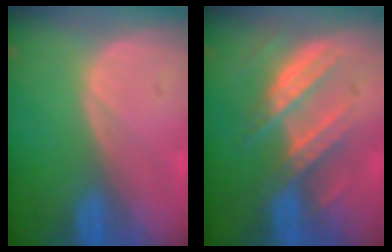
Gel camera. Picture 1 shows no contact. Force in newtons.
{"total": 7.2, "press": 7.2, "slide": 0.6}